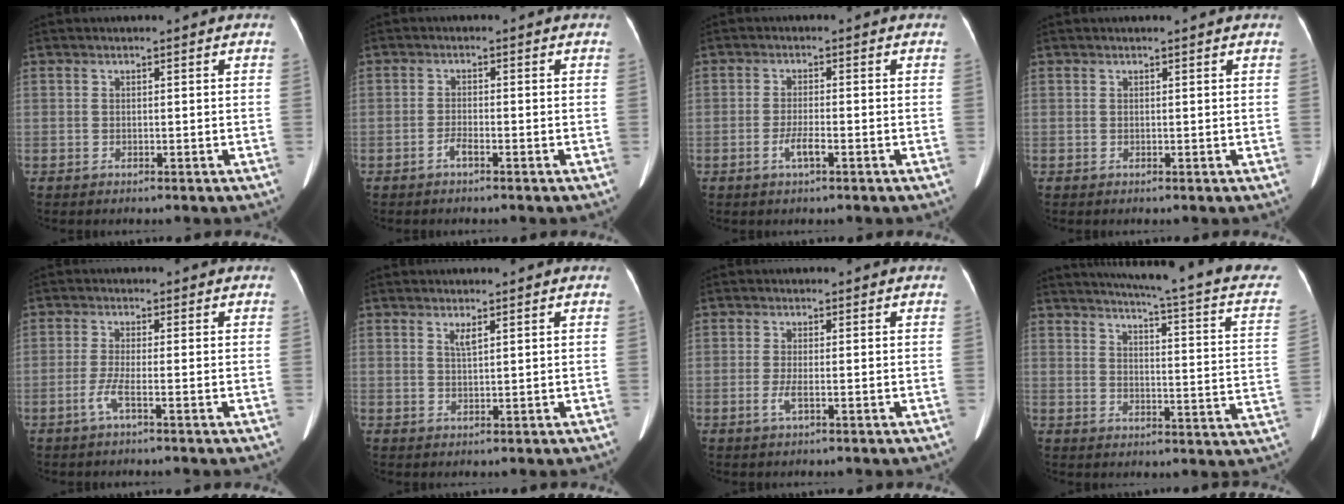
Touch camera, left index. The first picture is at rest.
{"total": 1.5, "force": [-1.2, 0.1, 0.9], "torque": [-0.023, -0.001, -0.023]}
{"total": 2.7, "force": [-1.4, 0.2, 2.3], "torque": [-0.051, -0.004, -0.028]}
{"total": 0.9, "force": [0.8, -0.1, 0.4], "torque": [-0.011, 0.006, 0.013]}
{"total": 2.3, "force": [-1.2, -0.5, 2.0], "torque": [-0.047, -0.005, -0.028]}
{"total": 1.4, "force": [0.9, 0.0, 1.1], "torque": [-0.025, -0.003, 0.019]}
{"total": 1.6, "force": [-0.6, 0.0, 1.5], "torque": [-0.034, -0.004, -0.011]}
{"total": 20.1, "force": [15.9, 1.0, 12.2], "torque": [-0.174, -0.042, 0.171]}